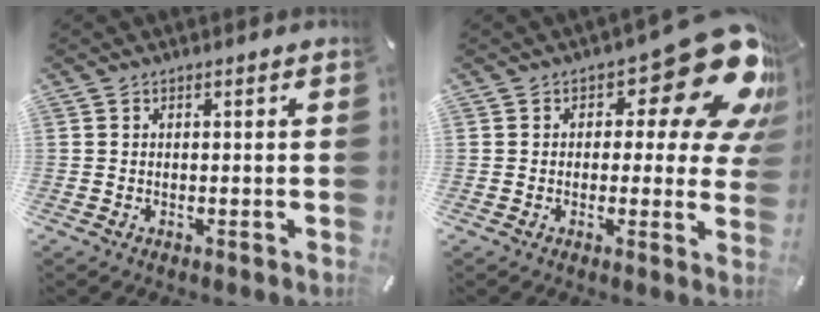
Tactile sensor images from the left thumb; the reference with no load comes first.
{"total": 18.0, "force": [9.0, 8.1, 13.2], "torque": [-0.156, -0.069, 0.147]}